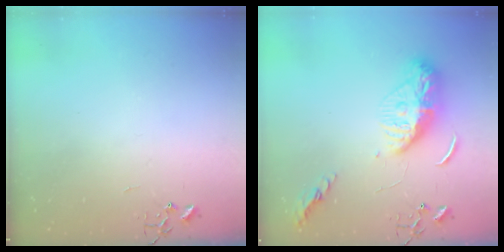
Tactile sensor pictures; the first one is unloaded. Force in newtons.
{"total": 13.0, "press": 13.0, "slide": 1.2}